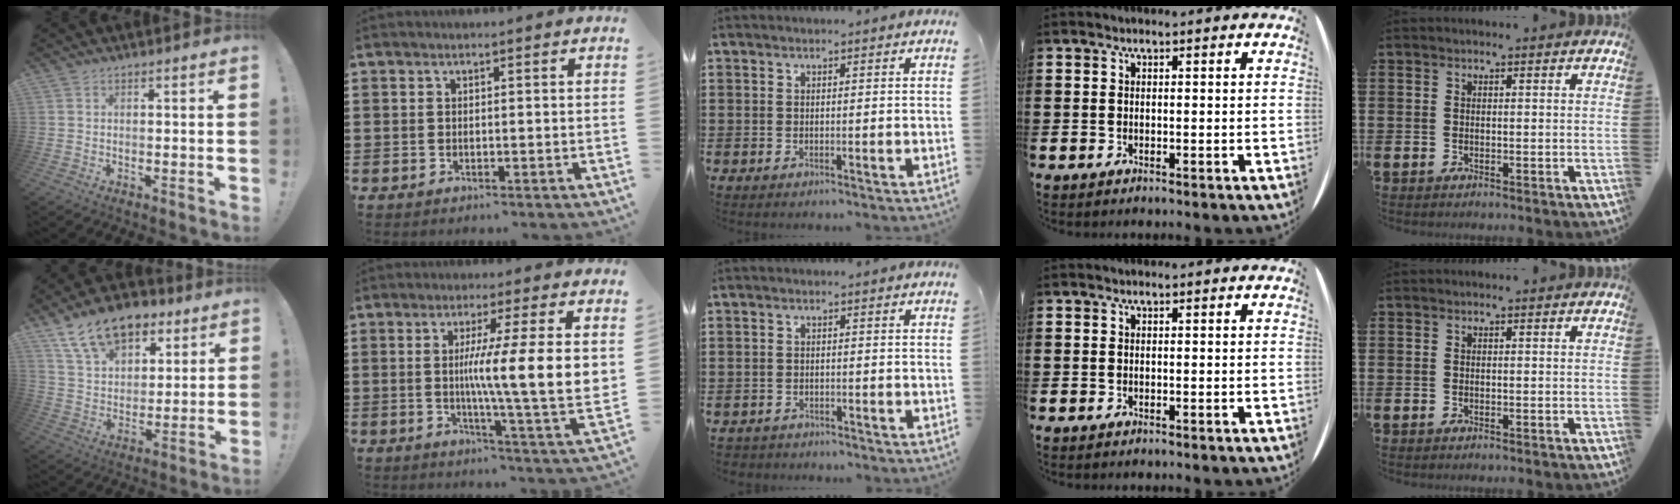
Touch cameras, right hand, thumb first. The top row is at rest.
{"thumb": {"total": 16.4, "force": [10.4, 9.7, 8.2], "torque": [-0.125, -0.065, 0.191]}, "index": {"total": 10.3, "force": [2.1, 0.2, 10.1], "torque": [-0.182, -0.018, 0.032]}, "middle": {"total": 1.3, "force": [-1.2, 0.4, -0.1], "torque": [-0.003, 0.000, -0.028]}}